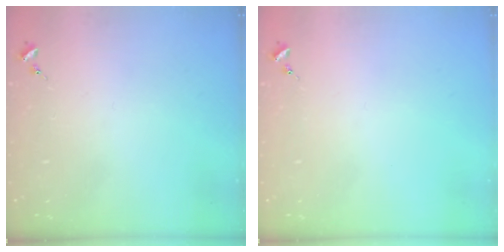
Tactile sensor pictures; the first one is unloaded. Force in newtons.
{"total": 0.0}